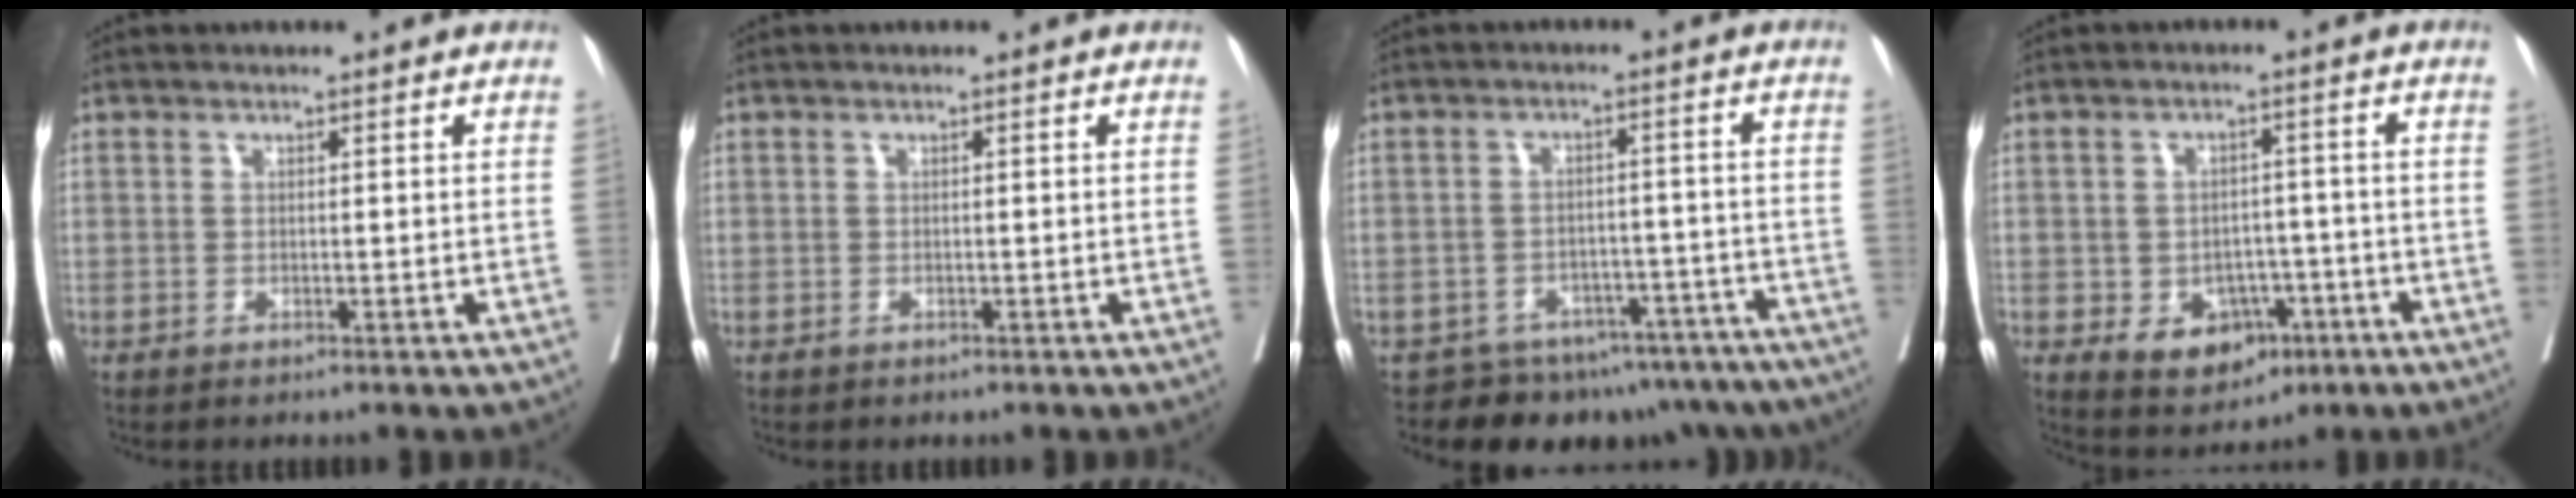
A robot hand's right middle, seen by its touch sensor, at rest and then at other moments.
{"total": 0.0}
{"total": 14.0, "force": [-12.0, 6.5, 3.0], "torque": [-0.020, 0.034, -0.139]}
{"total": 7.6, "force": [-3.0, 5.6, 4.2], "torque": [-0.058, 0.005, -0.035]}